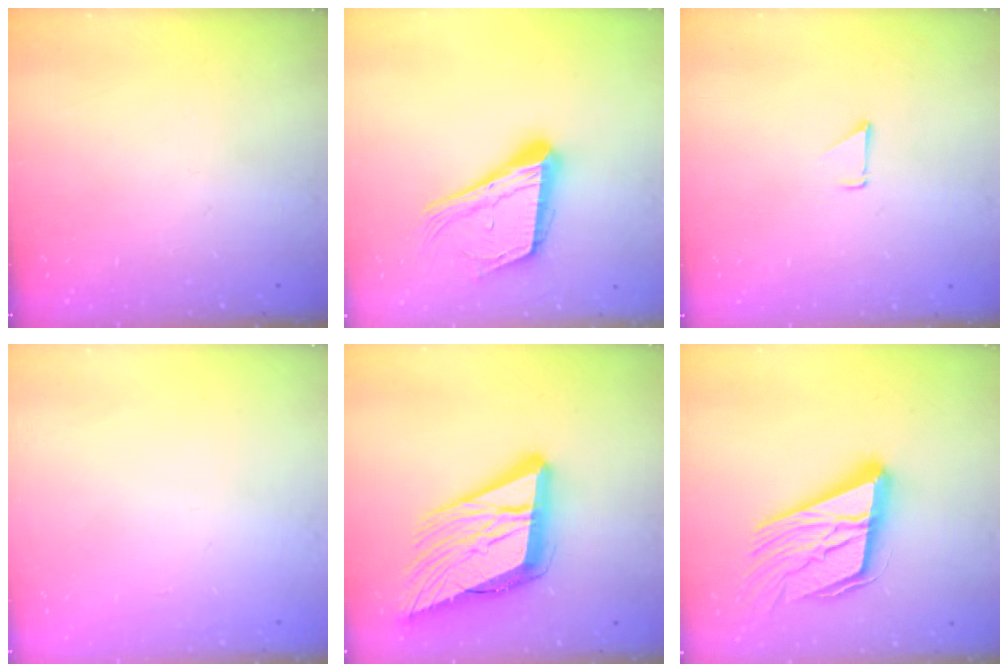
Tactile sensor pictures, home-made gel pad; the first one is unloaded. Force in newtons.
{"total": 18.8, "press": 18.5, "slide": 3.2}
{"total": 0.9, "press": 0.8, "slide": 0.1}
{"total": 0.9, "press": 0.9, "slide": 0.0}
{"total": 23.3, "press": 22.8, "slide": 5.1}
{"total": 23.6, "press": 23.1, "slide": 4.9}